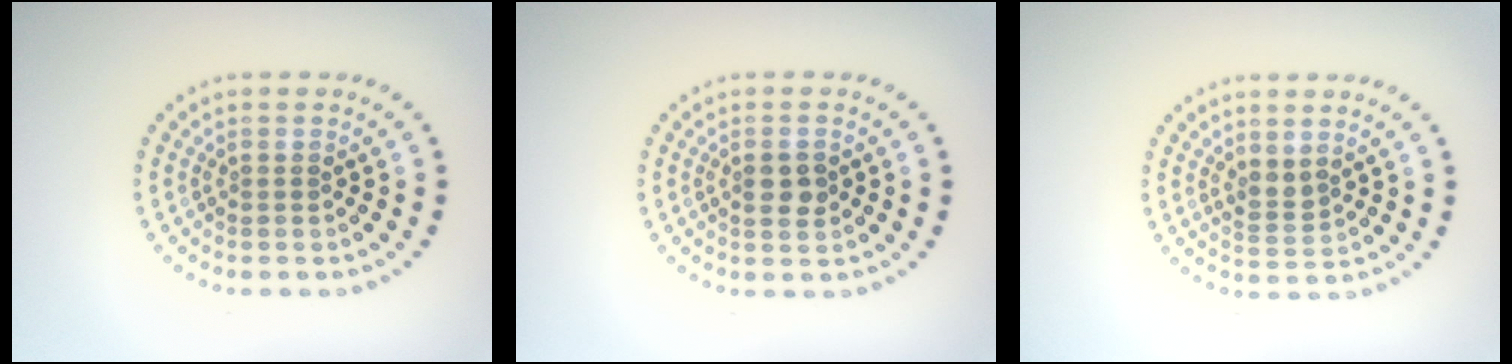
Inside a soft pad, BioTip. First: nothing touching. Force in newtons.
{"total": 2.0, "press": 2.0, "slide": 0.2}
{"total": 1.5, "press": 1.3, "slide": 0.8}